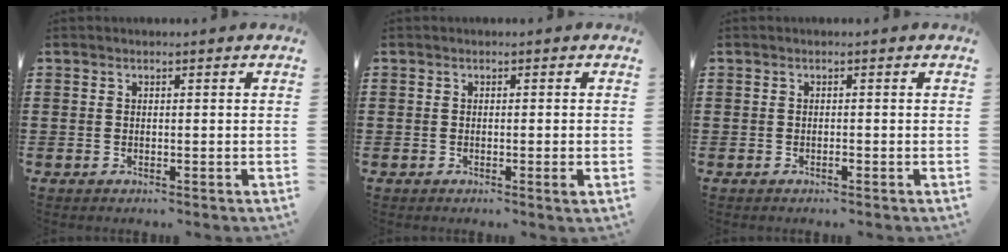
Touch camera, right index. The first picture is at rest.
{"total": 1.3, "force": [-0.3, 0.0, 1.2], "torque": [-0.020, -0.007, -0.004]}
{"total": 0.6, "force": [-0.3, 0.2, 0.5], "torque": [-0.011, -0.003, -0.006]}